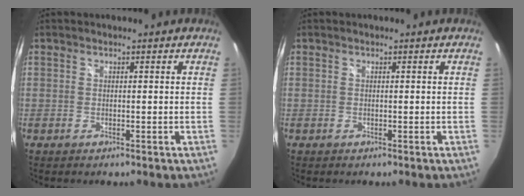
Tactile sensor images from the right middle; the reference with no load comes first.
{"total": 0.0}